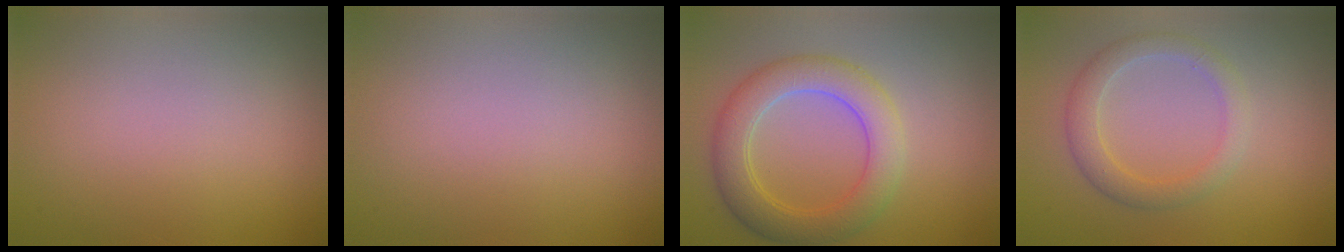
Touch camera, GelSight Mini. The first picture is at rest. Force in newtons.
{"total": 0.0}
{"total": 5.2, "press": 5.2, "slide": 0.5}
{"total": 2.9, "press": 2.9, "slide": 0.1}